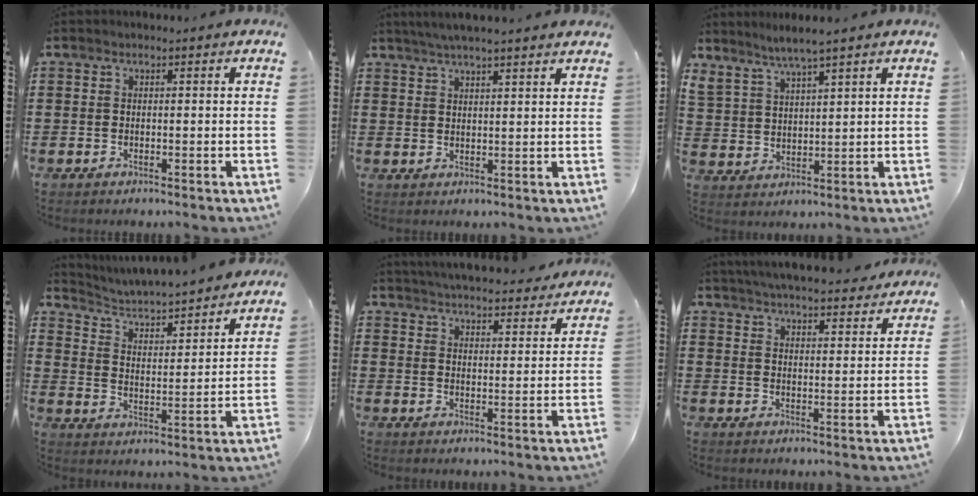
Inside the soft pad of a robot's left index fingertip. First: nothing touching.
{"total": 3.6, "force": [3.3, -0.5, 1.4], "torque": [-0.036, -0.005, 0.060]}
{"total": 3.6, "force": [3.4, -0.2, 1.1], "torque": [-0.033, -0.013, 0.059]}
{"total": 3.9, "force": [3.8, -0.2, 0.9], "torque": [-0.038, -0.037, 0.055]}
{"total": 4.7, "force": [4.7, -0.3, 0.4], "torque": [-0.029, -0.031, 0.081]}
{"total": 5.3, "force": [5.2, -0.3, 0.8], "torque": [-0.037, -0.030, 0.091]}